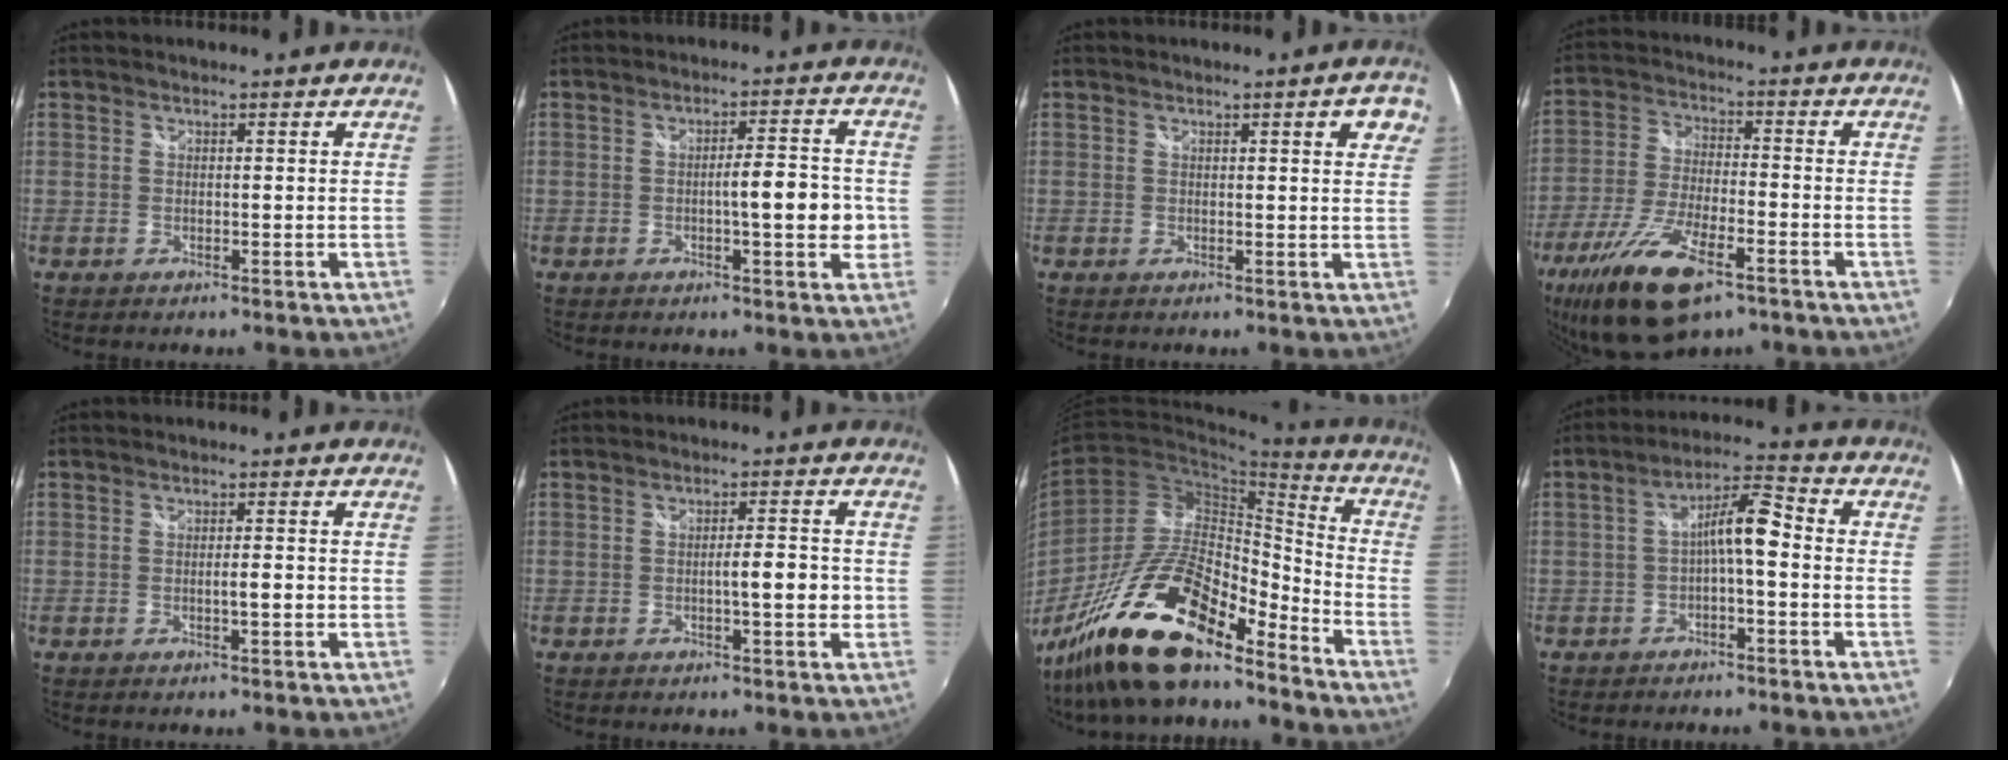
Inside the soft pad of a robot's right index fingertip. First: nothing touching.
{"total": 7.5, "force": [-1.0, 1.4, 7.3], "torque": [-0.109, 0.001, -0.012]}
{"total": 5.2, "force": [2.5, 1.0, 4.5], "torque": [-0.045, 0.011, 0.032]}
{"total": 16.3, "force": [-9.9, 5.8, 11.6], "torque": [-0.245, -0.042, -0.184]}
{"total": 2.2, "force": [-0.4, 0.2, 2.1], "torque": [-0.032, -0.001, -0.008]}
{"total": 4.5, "force": [-0.7, 0.7, 4.4], "torque": [-0.069, 0.002, -0.010]}
{"total": 21.1, "force": [-15.9, 5.9, 12.5], "torque": [-0.236, -0.009, -0.291]}
{"total": 6.7, "force": [-1.2, 1.4, 6.5], "torque": [-0.124, 0.018, -0.022]}